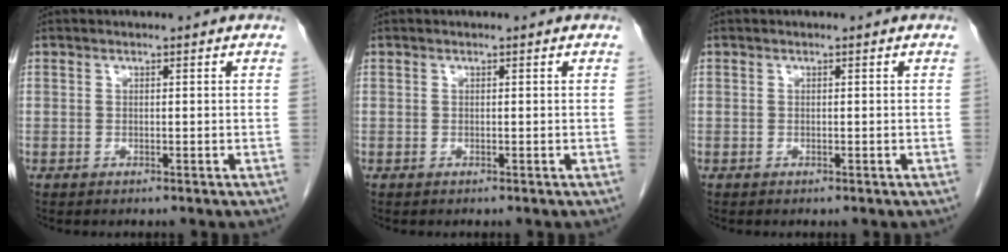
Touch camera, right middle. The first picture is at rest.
{"total": 0.0}
{"total": 0.0}